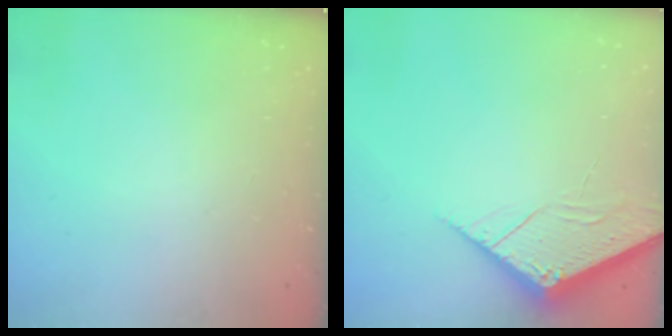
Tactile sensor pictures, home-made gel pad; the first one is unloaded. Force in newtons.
{"total": 4.1, "press": 4.1, "slide": 0.4}